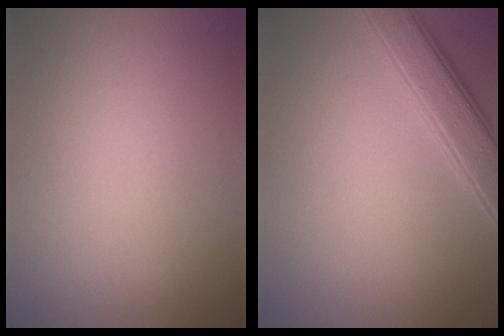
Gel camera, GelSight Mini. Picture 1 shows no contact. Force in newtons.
{"total": 3.8, "press": 3.8, "slide": 0.1}